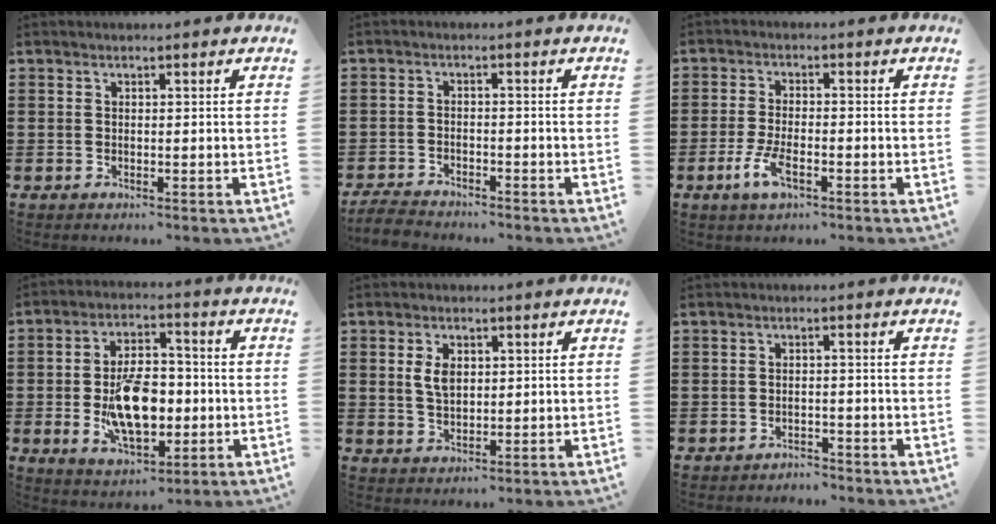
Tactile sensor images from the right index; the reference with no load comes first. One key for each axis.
{"total": 3.2, "fx": -3.1, "fy": 0.5, "fz": 0.5, "tx": -0.017, "ty": 0.000, "tz": -0.066}
{"total": 4.9, "fx": -2.2, "fy": 1.7, "fz": 4.0, "tx": -0.094, "ty": -0.006, "tz": -0.046}
{"total": 11.4, "fx": -1.9, "fy": 6.2, "fz": 9.4, "tx": -0.167, "ty": -0.004, "tz": -0.036}
{"total": 3.9, "fx": 0.9, "fy": 2.3, "fz": 3.0, "tx": -0.065, "ty": 0.010, "tz": 0.016}
{"total": 1.9, "fx": -1.9, "fy": 0.2, "fz": -0.1, "tx": -0.005, "ty": 0.002, "tz": -0.042}